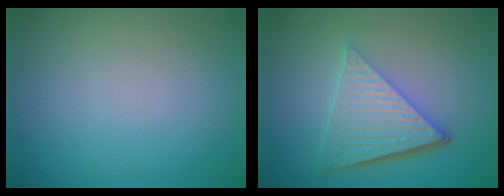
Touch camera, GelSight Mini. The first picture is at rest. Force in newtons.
{"total": 6.6, "press": 4.3, "slide": 4.9}